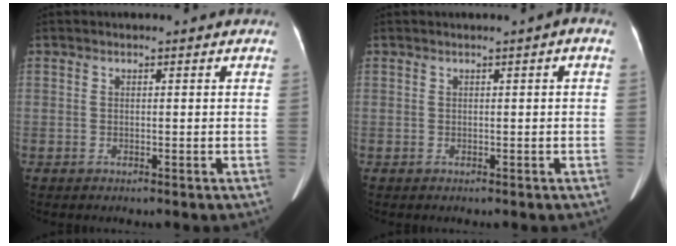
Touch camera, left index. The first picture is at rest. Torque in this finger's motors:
{"motor_torque": [0.08, -0.01, 0.08, 0.04]}